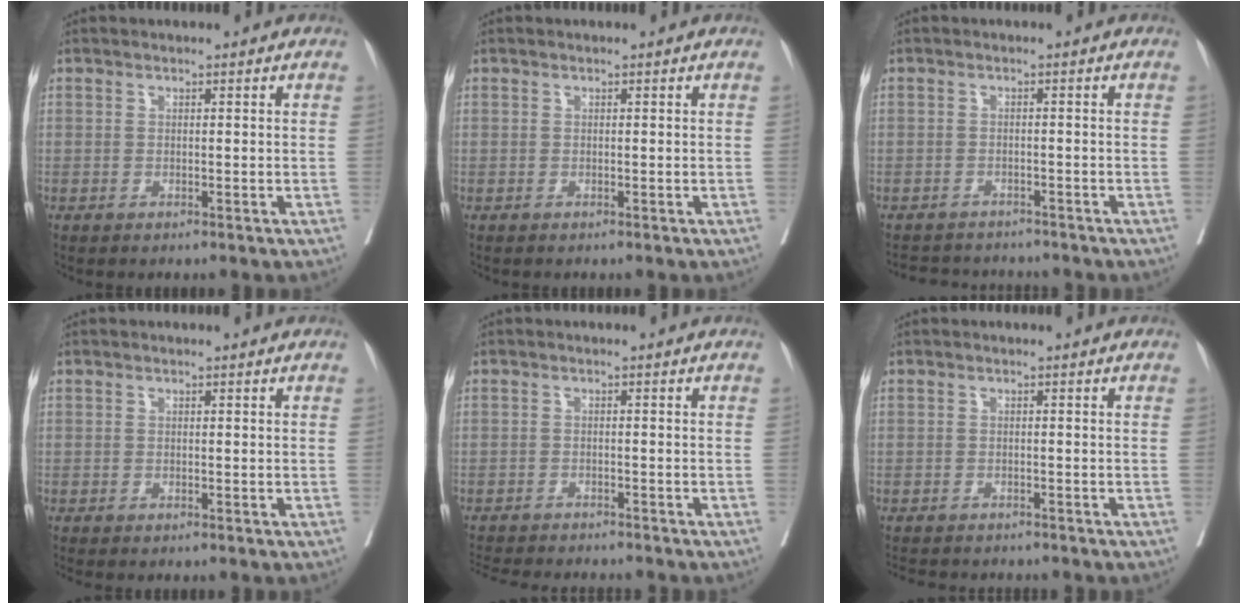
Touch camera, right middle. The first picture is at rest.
{"total": 0.0}
{"total": 6.1, "force": [-5.9, 1.5, 0.7], "torque": [-0.004, 0.002, -0.082]}
{"total": 1.2, "force": [-1.1, 0.2, 0.5], "torque": [-0.005, -0.002, -0.014]}
{"total": 11.7, "force": [-10.8, 1.8, 4.1], "torque": [-0.068, -0.010, -0.147]}
{"total": 7.9, "force": [-7.2, 2.1, 2.6], "torque": [-0.038, -0.004, -0.094]}